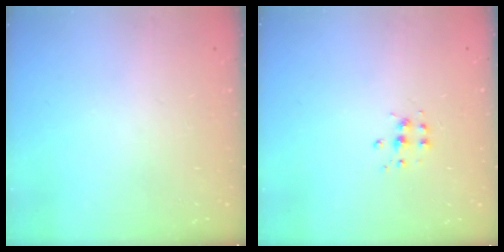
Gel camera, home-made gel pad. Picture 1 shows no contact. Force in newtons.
{"total": 4.8, "press": 4.7, "slide": 0.4}